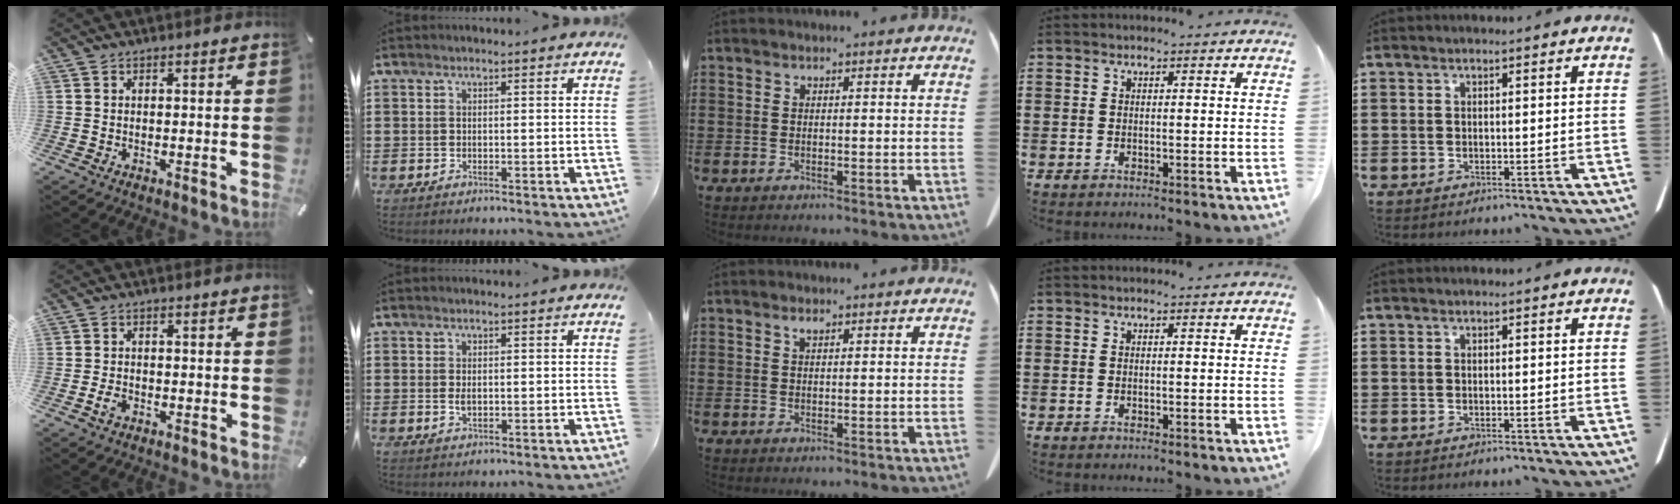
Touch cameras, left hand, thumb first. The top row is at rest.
{"thumb": {"total": 2.4, "force": [-1.1, 1.5, 1.5], "torque": [-0.039, 0.002, -0.025]}, "index": {"total": 1.5, "force": [0.1, 0.7, 1.3], "torque": [-0.027, 0.001, 0.001]}, "middle": {"total": 1.0, "force": [0.7, 0.3, 0.8], "torque": [-0.009, -0.003, 0.011]}}